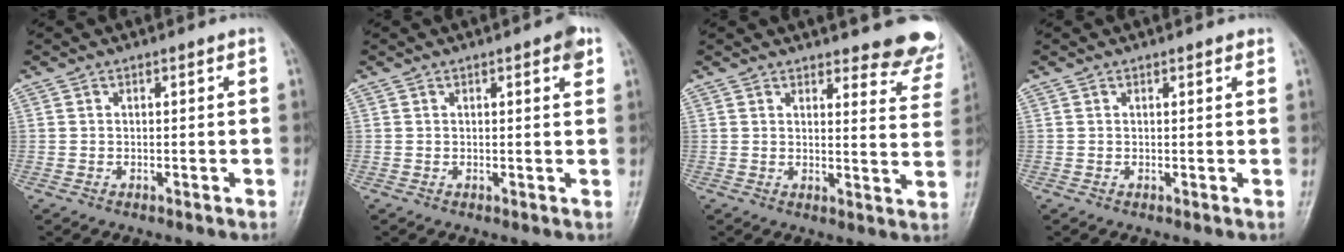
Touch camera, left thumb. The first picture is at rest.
{"total": 2.7, "force": [1.4, 0.8, 2.2], "torque": [-0.021, -0.002, 0.013]}
{"total": 11.4, "force": [10.4, 3.2, 3.5], "torque": [0.005, -0.073, 0.098]}
{"total": 0.9, "force": [0.7, 0.4, 0.4], "torque": [-0.004, -0.002, 0.005]}